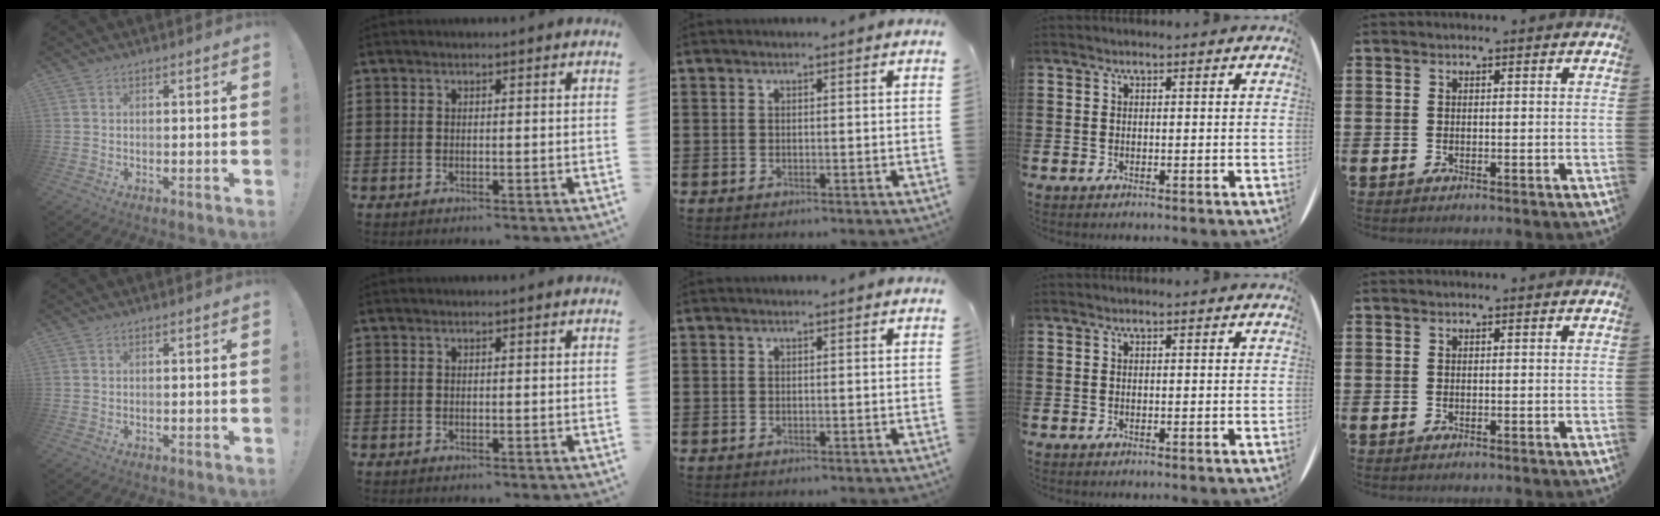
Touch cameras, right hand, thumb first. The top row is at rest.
{}